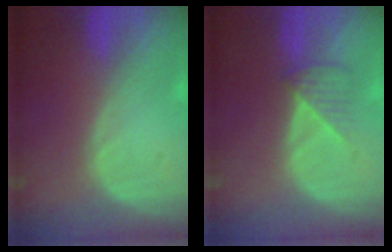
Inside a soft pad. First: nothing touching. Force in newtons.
{"total": 3.4, "press": 3.3, "slide": 0.8}